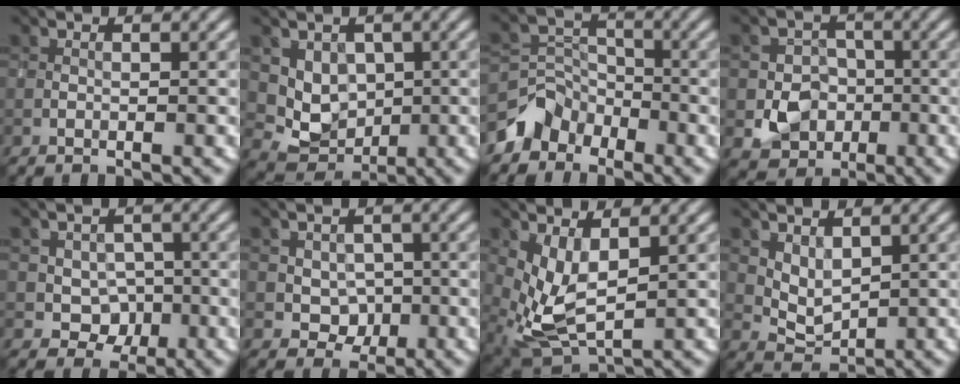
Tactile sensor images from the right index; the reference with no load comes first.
{"total": 4.5, "force": [1.4, 3.7, 2.1], "torque": [-0.033, -0.010, 0.027]}
{"total": 3.2, "force": [-2.4, 2.2, 0.1], "torque": [0.006, 0.004, -0.049]}
{"total": 4.0, "force": [-0.8, 3.6, 1.5], "torque": [-0.010, 0.000, -0.017]}
{"total": 2.9, "force": [-0.3, 2.5, 1.3], "torque": [-0.009, -0.002, -0.004]}
{"total": 2.5, "force": [0.0, 2.2, 1.1], "torque": [-0.011, -0.002, 0.000]}
{"total": 4.1, "force": [1.2, 1.8, 3.4], "torque": [-0.083, -0.010, 0.028]}
{"total": 2.3, "force": [1.4, 1.3, 1.2], "torque": [-0.022, -0.007, 0.034]}